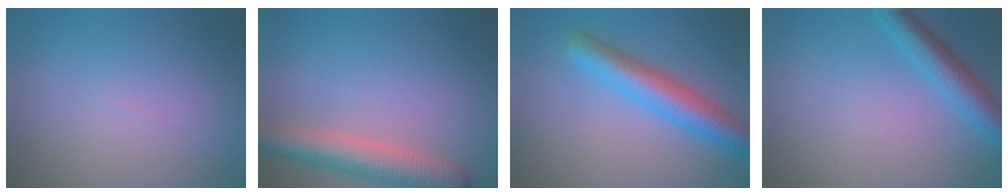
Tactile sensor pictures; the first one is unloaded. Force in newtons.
{"total": 5.4, "press": 5.4, "slide": 0.1}
{"total": 5.7, "press": 5.7, "slide": 0.2}
{"total": 4.2, "press": 4.2, "slide": 0.1}